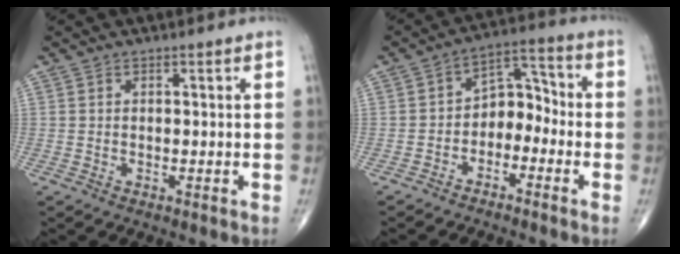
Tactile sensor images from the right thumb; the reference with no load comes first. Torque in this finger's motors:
{"motor_torque": [0.42, -0.32, -0.04, -0.19, 0.01]}